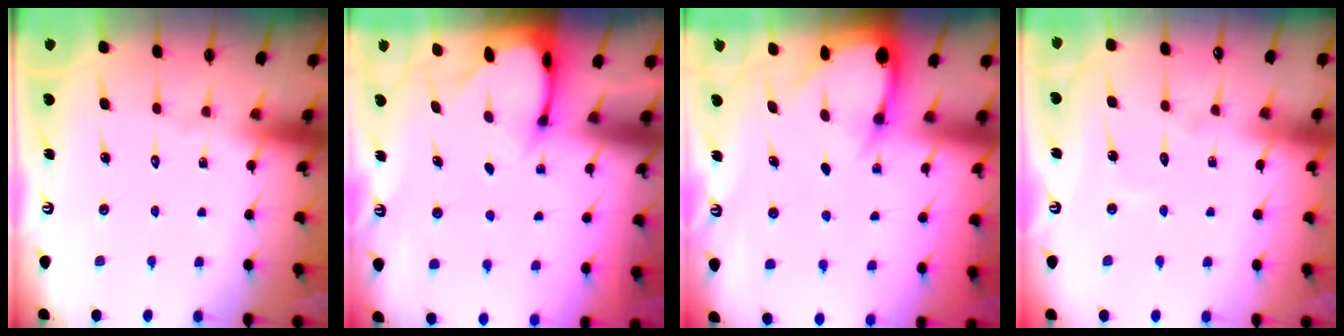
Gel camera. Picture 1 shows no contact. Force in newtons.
{"total": 2.3, "press": 2.3, "slide": 0.1}
{"total": 3.1, "press": 3.1, "slide": 0.3}
{"total": 2.5, "press": 2.5, "slide": 0.1}